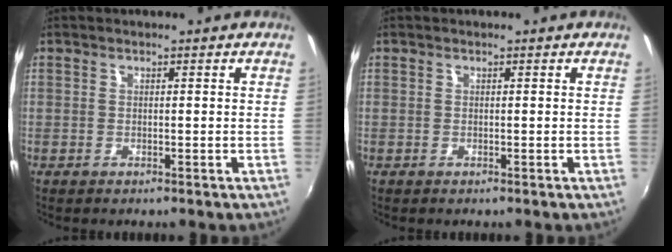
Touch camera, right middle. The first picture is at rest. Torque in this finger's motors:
{"motor_torque": [0.11, -0.09, 0.03, 0.01]}